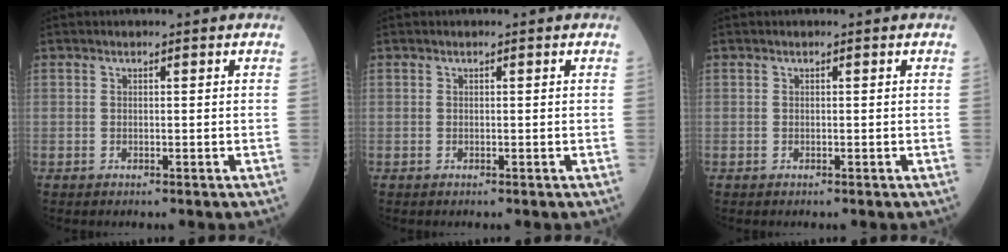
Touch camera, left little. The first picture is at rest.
{"total": 0.0}
{"total": 0.0}